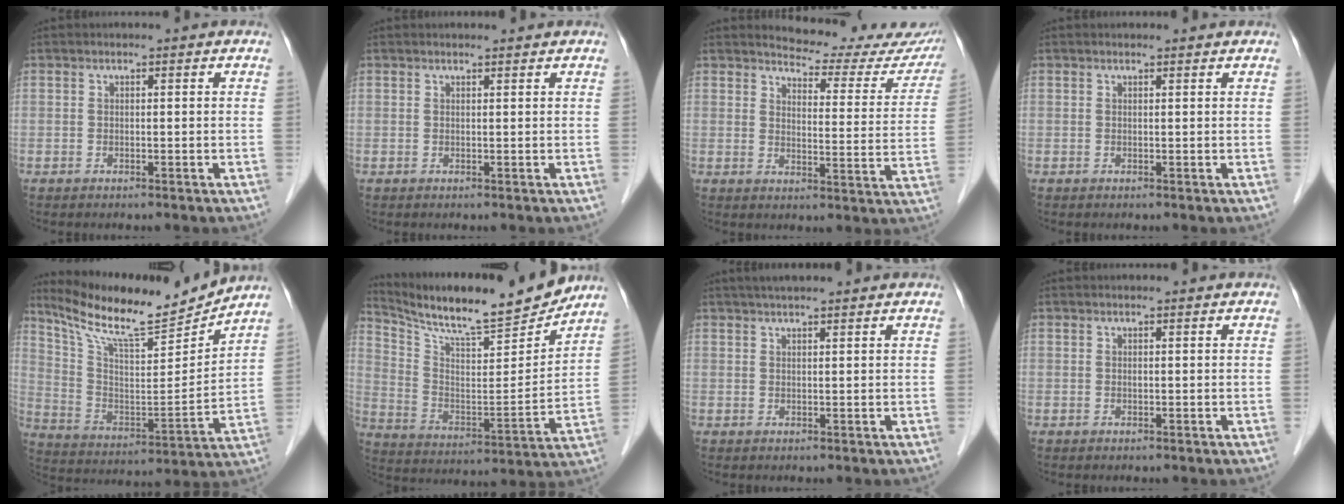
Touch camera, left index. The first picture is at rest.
{"total": 1.3, "force": [1.3, 0.0, 0.2], "torque": [-0.007, 0.005, 0.019]}
{"total": 15.7, "force": [15.1, 3.0, 3.0], "torque": [-0.014, -0.065, 0.156]}
{"total": 1.2, "force": [1.2, 0.2, 0.1], "torque": [-0.011, 0.005, 0.013]}
{"total": 16.2, "force": [14.9, 1.0, 6.3], "torque": [-0.128, -0.017, 0.257]}
{"total": 19.6, "force": [17.7, 1.6, 8.2], "torque": [-0.157, -0.027, 0.282]}
{"total": 5.0, "force": [4.3, 0.2, 2.5], "torque": [-0.035, 0.029, 0.063]}
{"total": 0.0}